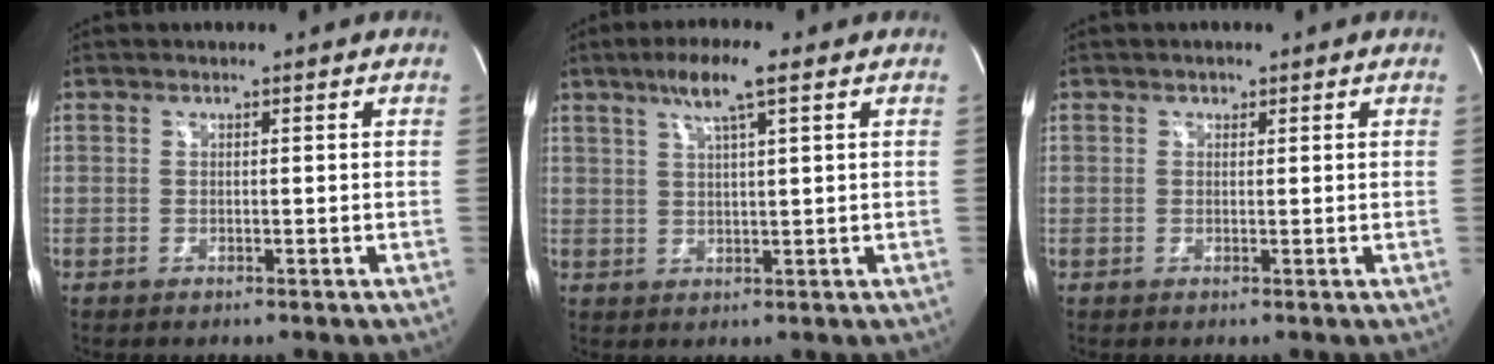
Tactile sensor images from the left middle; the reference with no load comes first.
{"total": 6.0, "force": [3.5, 0.1, 4.9], "torque": [-0.095, 0.008, 0.063]}
{"total": 0.7, "force": [0.4, 0.6, 0.1], "torque": [0.002, -0.001, 0.004]}